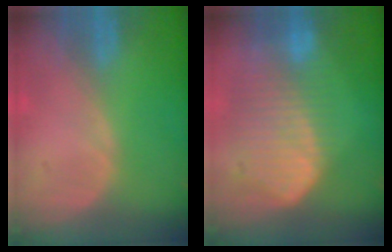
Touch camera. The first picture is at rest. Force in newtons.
{"total": 10.3, "press": 8.8, "slide": 5.2}